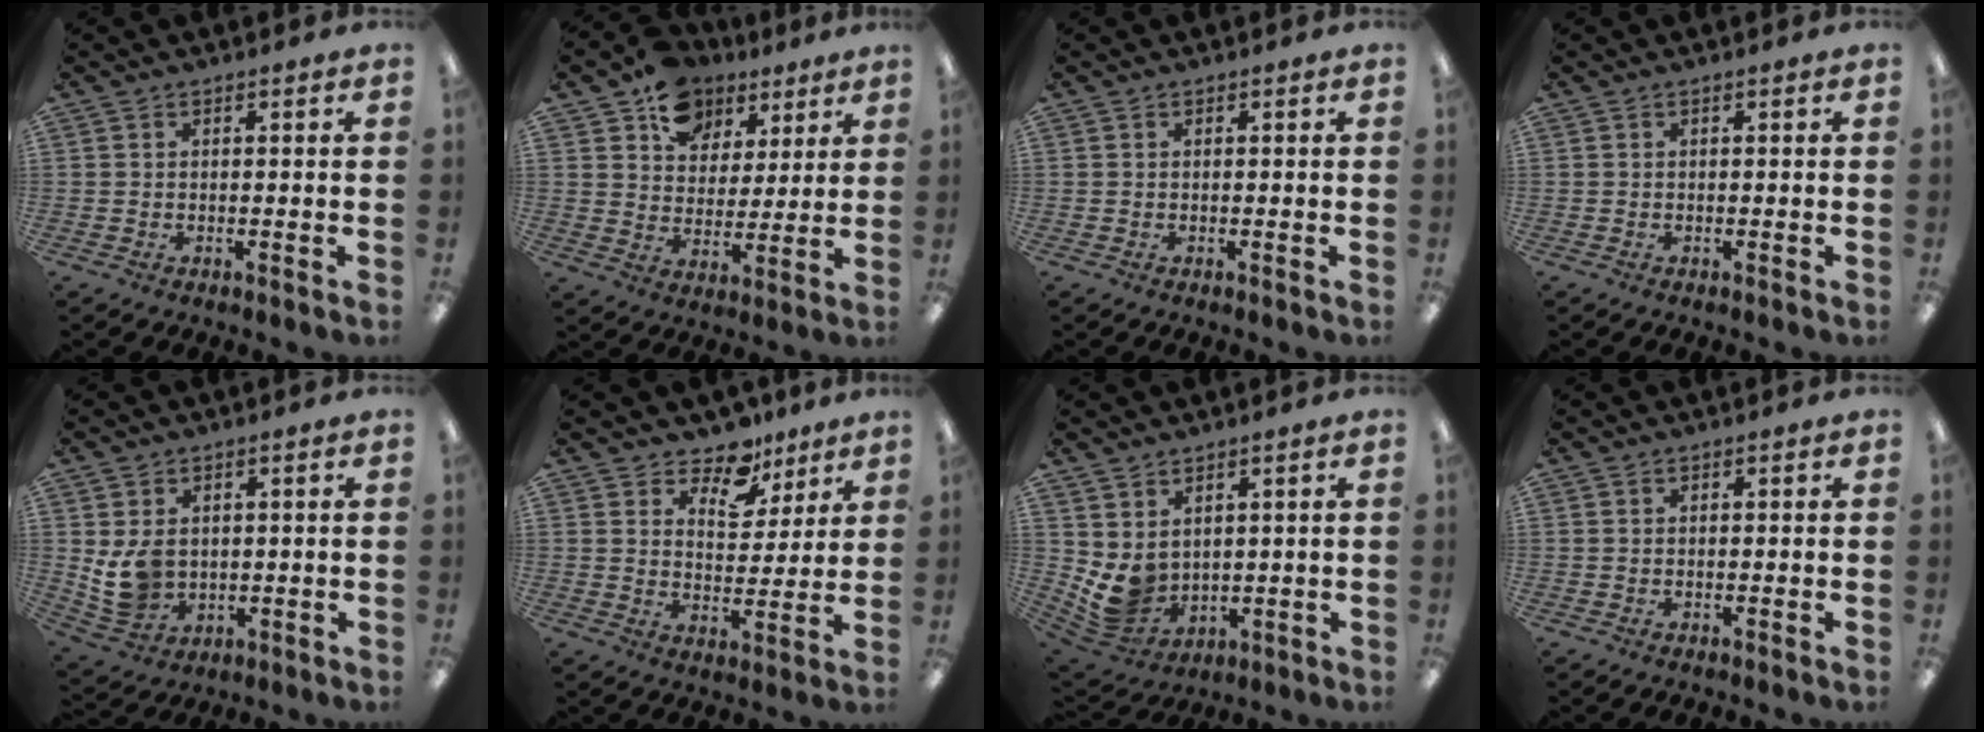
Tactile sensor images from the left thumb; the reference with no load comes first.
{"total": 12.5, "force": [8.3, 8.8, 3.2], "torque": [-0.053, -0.051, 0.157]}
{"total": 0.0}
{"total": 0.0}
{"total": 8.0, "force": [1.2, 6.5, 4.5], "torque": [-0.100, 0.001, 0.026]}
{"total": 9.4, "force": [7.4, 5.0, 2.9], "torque": [-0.041, -0.051, 0.133]}
{"total": 7.0, "force": [2.8, 5.4, 3.4], "torque": [-0.098, -0.023, 0.060]}
{"total": 0.0}